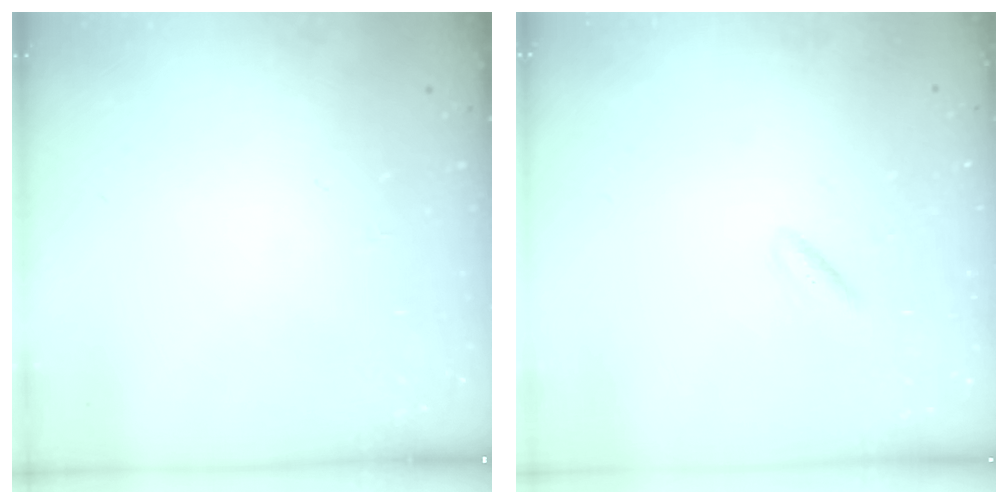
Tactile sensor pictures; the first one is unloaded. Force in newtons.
{"total": 2.6, "press": 2.5, "slide": 0.9}